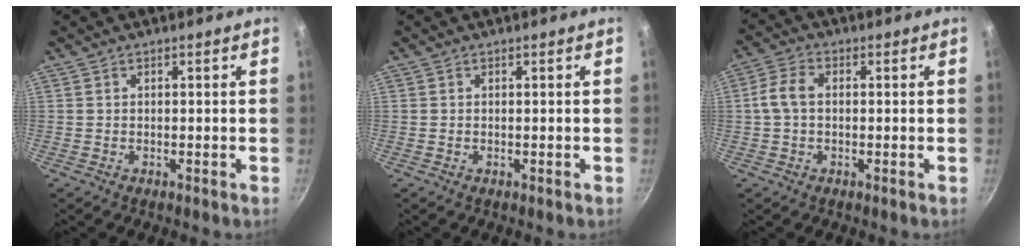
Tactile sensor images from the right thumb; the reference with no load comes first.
{"total": 0.0}
{"total": 5.3, "force": [0.1, 3.5, 4.0], "torque": [-0.085, 0.016, -0.003]}